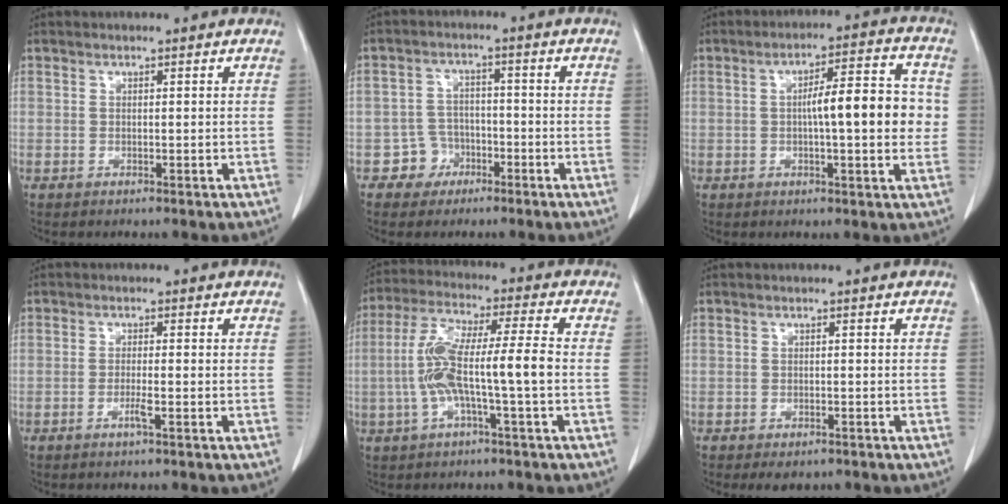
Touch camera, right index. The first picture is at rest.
{"total": 4.5, "force": [-2.3, 3.9, 0.0], "torque": [0.009, 0.017, -0.036]}
{"total": 10.6, "force": [0.1, 2.3, 10.3], "torque": [-0.151, 0.025, 0.001]}
{"total": 1.9, "force": [-0.8, -0.2, 1.7], "torque": [-0.033, -0.001, -0.016]}
{"total": 10.4, "force": [-1.6, 0.5, 10.3], "torque": [-0.209, 0.025, -0.035]}
{"total": 2.8, "force": [-2.2, 1.3, 1.2], "torque": [-0.013, -0.002, -0.024]}